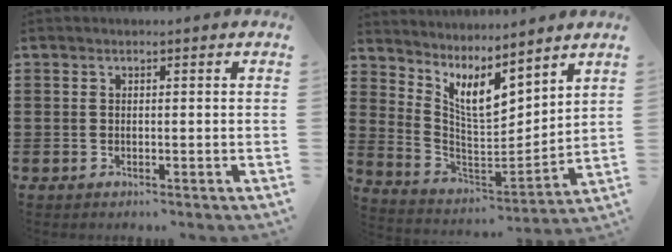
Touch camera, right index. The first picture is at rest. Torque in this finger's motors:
{"motor_torque": [0.74, 1.40, 0.20, 0.04]}